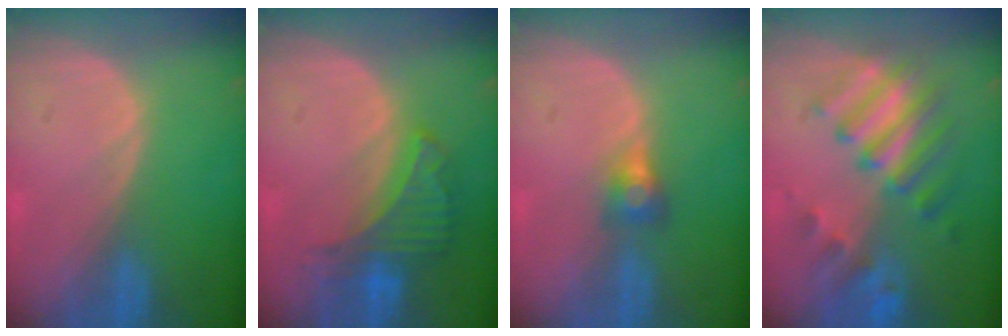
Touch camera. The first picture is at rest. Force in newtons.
{"total": 6.5, "press": 6.1, "slide": 2.3}
{"total": 2.8, "press": 2.6, "slide": 1.0}
{"total": 8.8, "press": 8.1, "slide": 3.3}